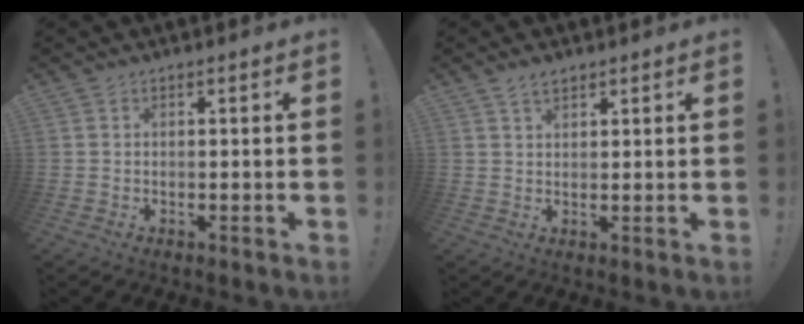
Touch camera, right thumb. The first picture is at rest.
{"total": 2.9, "force": [2.2, 1.3, 1.2], "torque": [-0.024, -0.007, 0.041]}